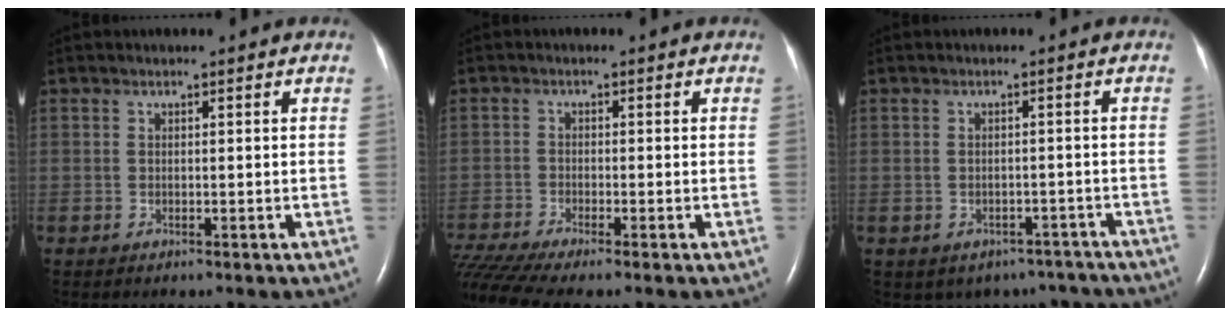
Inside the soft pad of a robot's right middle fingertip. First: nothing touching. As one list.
[{"total": 6.5, "force": [-5.2, 0.0, 3.9], "torque": [-0.083, -0.010, -0.095]}, {"total": 8.3, "force": [-6.7, 4.8, 1.2], "torque": [-0.007, 0.017, -0.068]}]